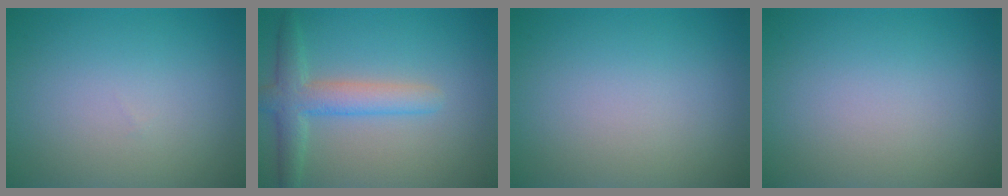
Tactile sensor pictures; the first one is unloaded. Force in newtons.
{"total": 3.9, "press": 3.9, "slide": 0.2}
{"total": 0.0}
{"total": 0.0}